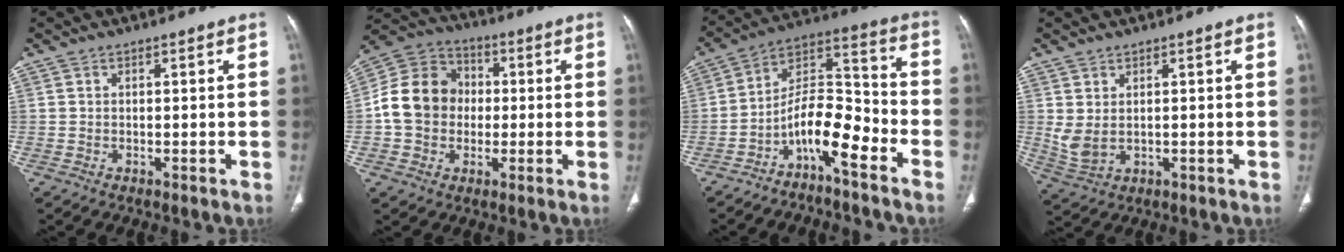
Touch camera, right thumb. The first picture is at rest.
{"total": 13.4, "force": [-0.4, 11.4, 7.0], "torque": [-0.108, 0.033, -0.015]}
{"total": 11.5, "force": [-6.6, 4.0, 8.5], "torque": [-0.143, 0.086, -0.120]}
{"total": 4.5, "force": [0.9, 2.5, 3.6], "torque": [-0.082, -0.003, 0.030]}